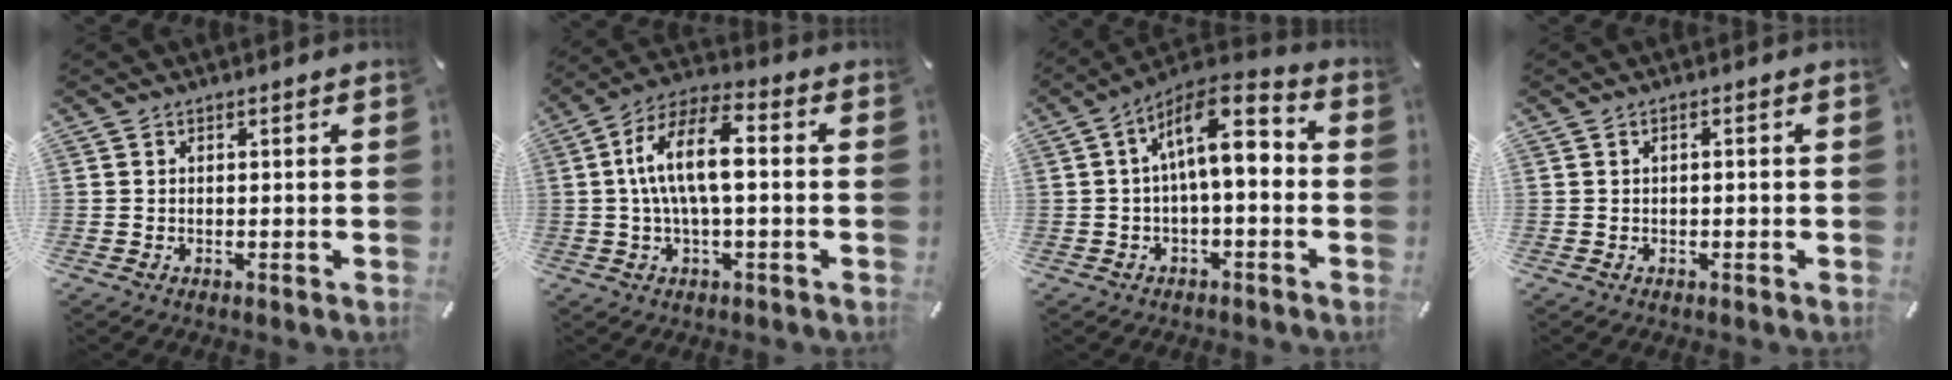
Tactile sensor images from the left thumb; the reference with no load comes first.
{"total": 11.9, "force": [0.4, 4.9, 10.8], "torque": [-0.216, 0.006, 0.006]}
{"total": 11.8, "force": [1.9, 5.3, 10.3], "torque": [-0.172, -0.007, 0.032]}
{"total": 0.6, "force": [-0.3, 0.3, 0.4], "torque": [-0.008, 0.000, -0.005]}